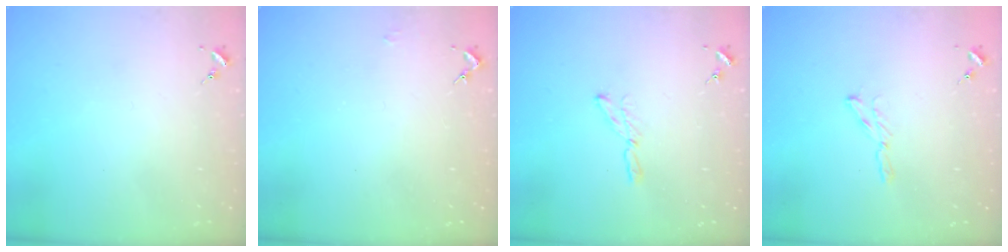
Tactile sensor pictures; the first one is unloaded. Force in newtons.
{"total": 2.1, "press": 2.1, "slide": 0.3}
{"total": 4.0, "press": 3.9, "slide": 0.3}
{"total": 2.9, "press": 2.9, "slide": 0.3}